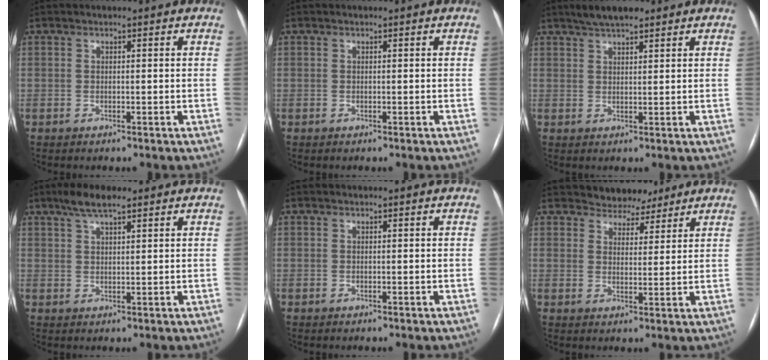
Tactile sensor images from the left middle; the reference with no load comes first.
{"total": 0.0}
{"total": 5.0, "force": [3.9, 1.3, 2.8], "torque": [-0.055, 0.017, 0.068]}
{"total": 4.8, "force": [3.4, 1.1, 3.2], "torque": [-0.067, 0.016, 0.062]}
{"total": 0.0}
{"total": 5.2, "force": [4.5, 2.4, 0.7], "torque": [-0.008, 0.003, 0.067]}